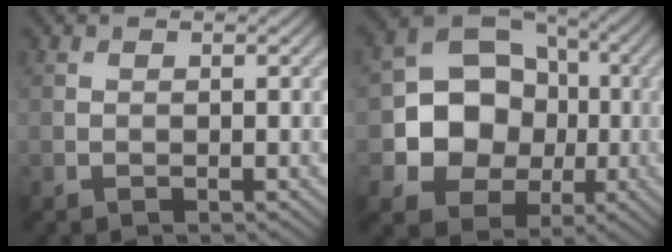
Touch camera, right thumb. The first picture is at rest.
{"total": 11.0, "force": [-1.2, 9.1, 5.9], "torque": [-0.112, -0.002, -0.037]}